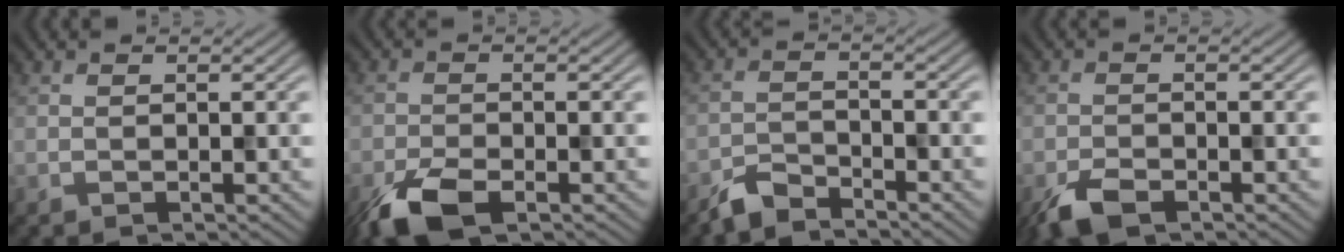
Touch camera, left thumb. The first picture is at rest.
{"total": 6.0, "force": [-3.7, 2.6, 3.9], "torque": [-0.081, -0.013, -0.076]}
{"total": 3.5, "force": [-3.2, 0.9, 1.0], "torque": [-0.020, -0.002, -0.074]}
{"total": 3.9, "force": [-2.7, 1.7, 2.3], "torque": [-0.048, -0.008, -0.056]}